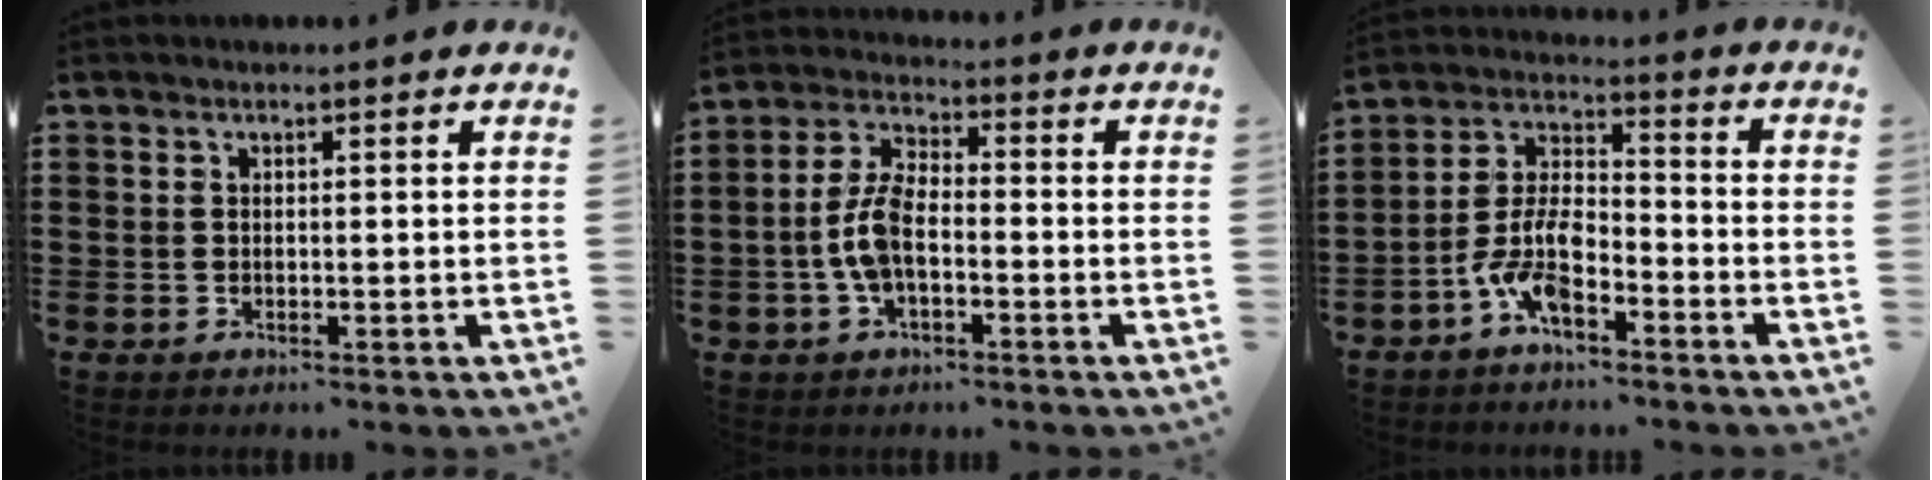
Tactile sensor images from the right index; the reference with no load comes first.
{"total": 7.2, "force": [-1.8, 3.4, 6.1], "torque": [-0.148, -0.003, -0.041]}
{"total": 7.8, "force": [-4.7, 3.1, 5.4], "torque": [-0.134, -0.002, -0.095]}